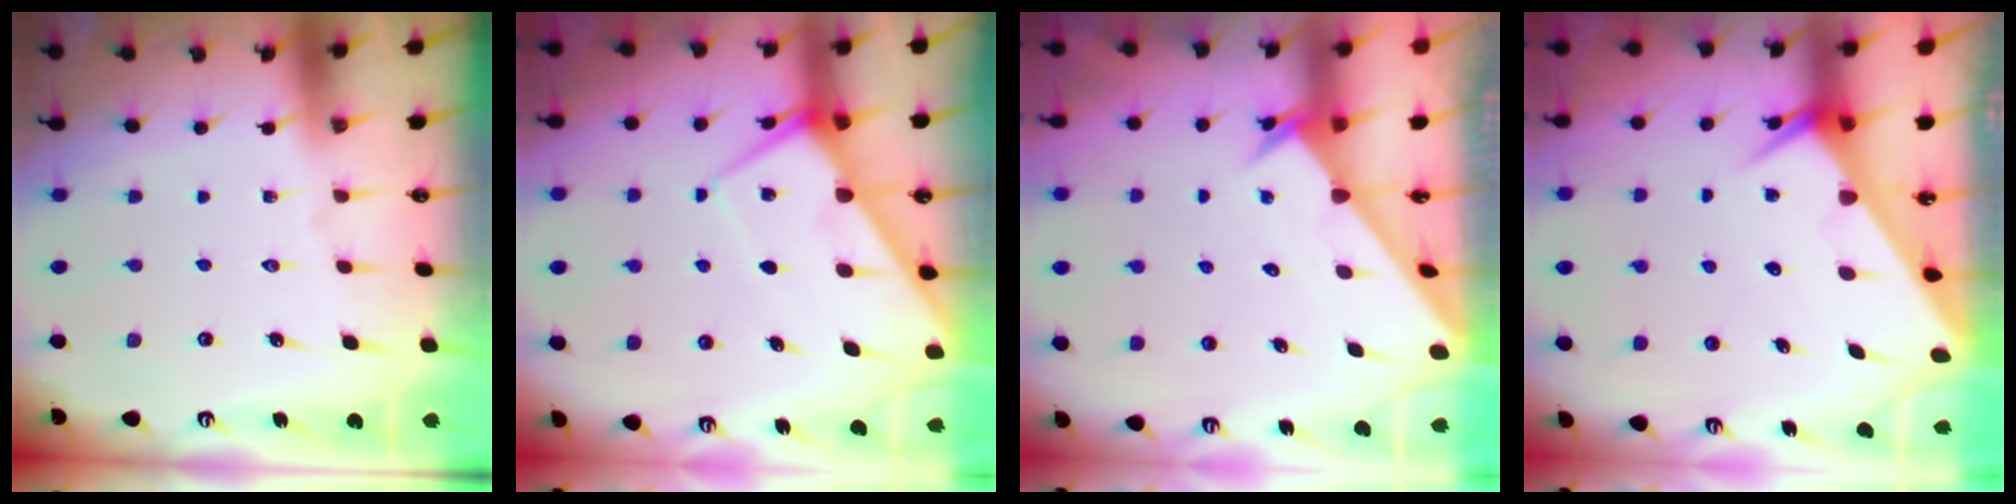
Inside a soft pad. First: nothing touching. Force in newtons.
{"total": 6.6, "press": 6.5, "slide": 0.7}
{"total": 2.5, "press": 2.5, "slide": 0.2}
{"total": 4.8, "press": 4.7, "slide": 0.4}